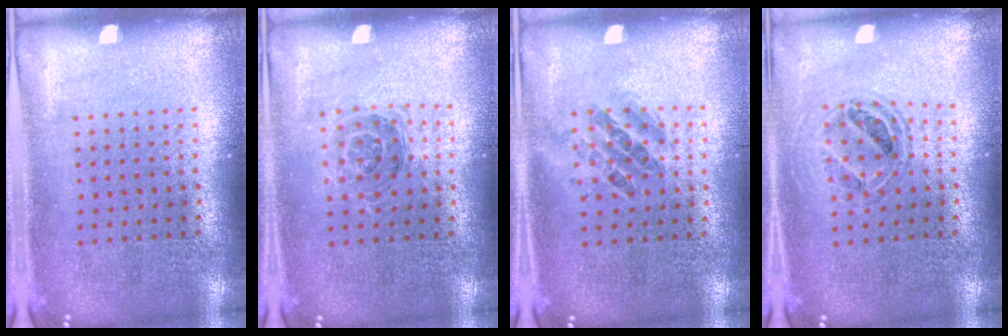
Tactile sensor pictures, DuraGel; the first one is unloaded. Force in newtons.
{"total": 1.1, "press": 1.0, "slide": 0.4}
{"total": 0.8, "press": 0.7, "slide": 0.4}
{"total": 0.8, "press": 0.8, "slide": 0.1}